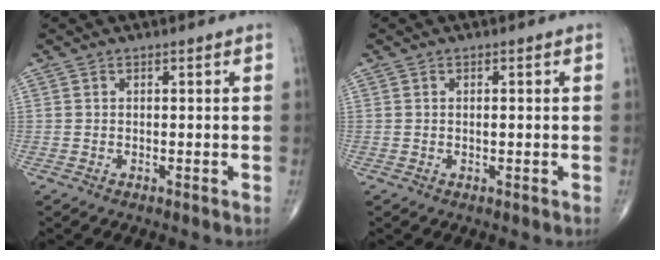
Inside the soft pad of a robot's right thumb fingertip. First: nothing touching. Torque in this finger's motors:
{"motor_torque": [-0.17, -0.17, -0.04, 0.20, 0.02]}